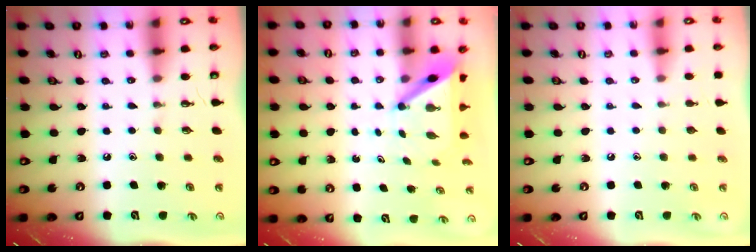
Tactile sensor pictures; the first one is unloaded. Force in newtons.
{"total": 4.9, "press": 4.9, "slide": 0.6}
{"total": 0.0}